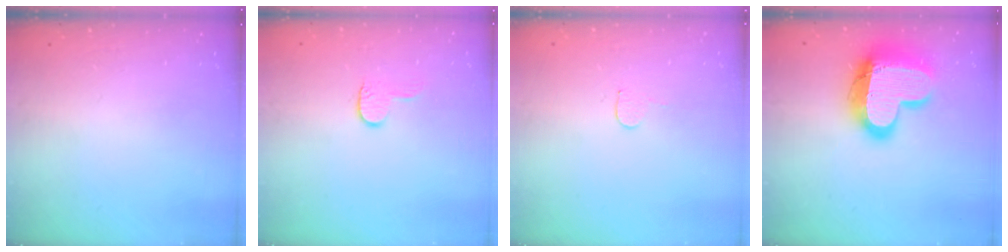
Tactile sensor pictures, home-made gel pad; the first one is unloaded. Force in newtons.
{"total": 4.2, "press": 4.2, "slide": 0.3}
{"total": 3.4, "press": 3.4, "slide": 0.2}
{"total": 18.9, "press": 18.8, "slide": 1.5}